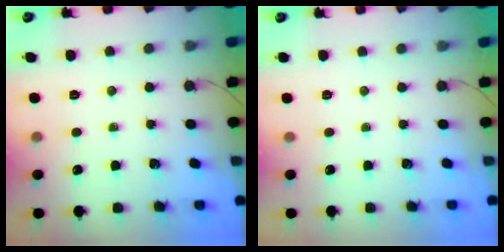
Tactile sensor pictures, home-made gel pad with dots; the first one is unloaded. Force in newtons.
{"total": 2.5, "press": 2.4, "slide": 0.5}